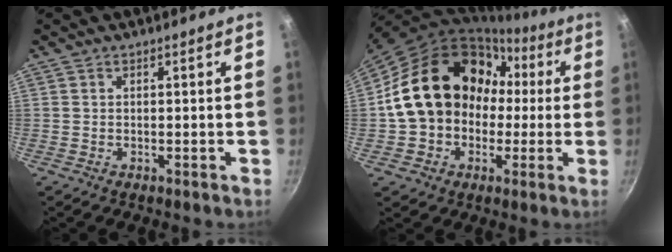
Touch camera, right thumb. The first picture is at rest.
{"total": 19.5, "force": [0.7, 16.0, 11.1], "torque": [-0.161, 0.062, 0.018]}